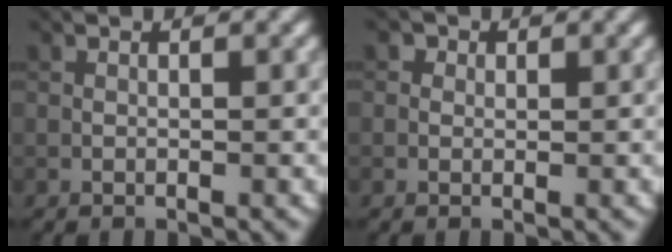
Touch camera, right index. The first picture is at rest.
{"total": 1.4, "force": [0.6, 1.1, 0.5], "torque": [-0.004, 0.003, -0.008]}